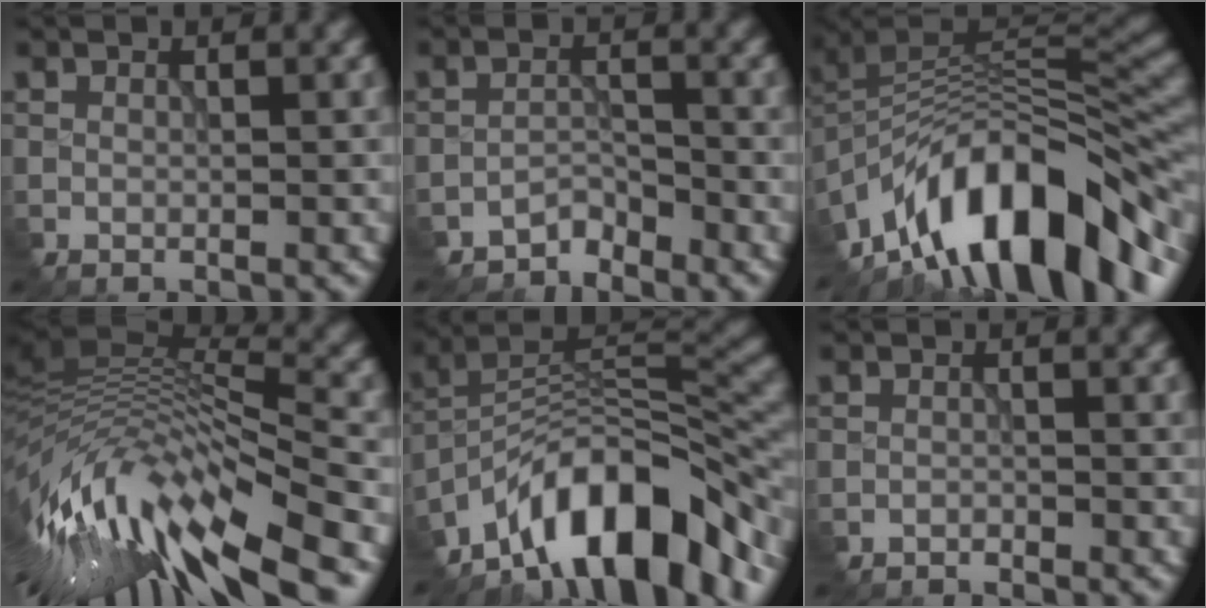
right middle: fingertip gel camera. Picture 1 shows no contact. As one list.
[{"total": 2.2, "force": [-2.2, 0.3, -0.5], "torque": [0.008, 0.007, -0.044]}, {"total": 13.7, "force": [-8.1, 6.1, 9.1], "torque": [-0.137, 0.031, -0.147]}, {"total": 14.4, "force": [-6.2, 4.5, 12.2], "torque": [-0.232, 0.020, -0.105]}, {"total": 11.7, "force": [-8.2, 4.3, 7.2], "torque": [-0.096, 0.020, -0.153]}, {"total": 0.9, "force": [-0.9, 0.1, -0.3], "torque": [0.003, 0.001, -0.015]}]